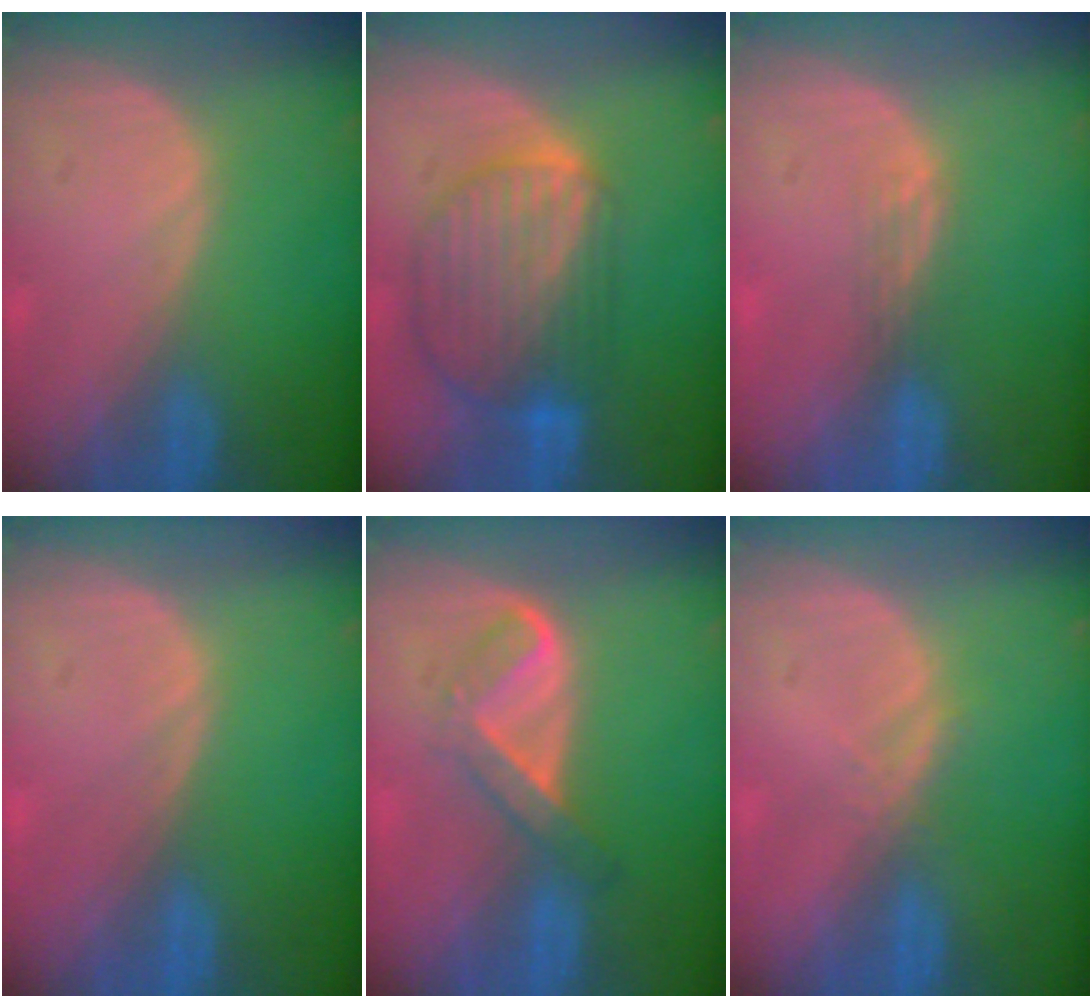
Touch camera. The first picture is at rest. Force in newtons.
{"total": 9.7, "press": 8.2, "slide": 5.2}
{"total": 1.8, "press": 1.3, "slide": 1.2}
{"total": 0.0}
{"total": 5.4, "press": 4.5, "slide": 3.0}
{"total": 1.5, "press": 1.3, "slide": 0.8}